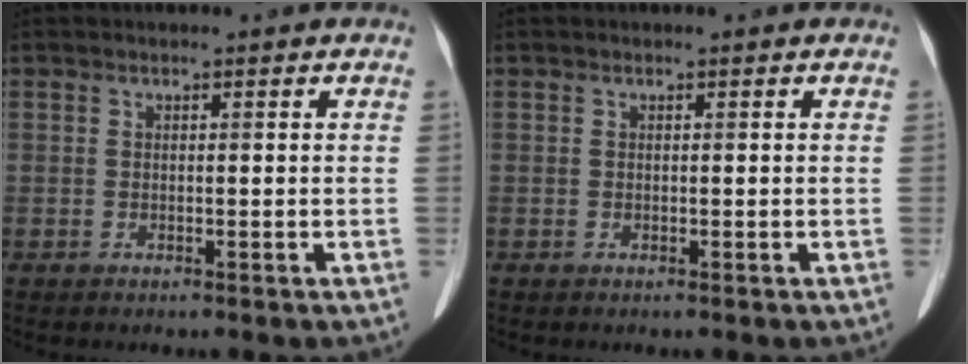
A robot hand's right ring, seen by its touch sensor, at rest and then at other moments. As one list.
[{"total": 0.0}]